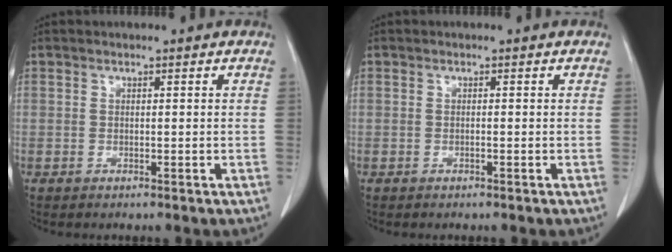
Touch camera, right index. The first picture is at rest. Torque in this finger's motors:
{"motor_torque": [0.13, -0.11, 0.04, 0.01]}